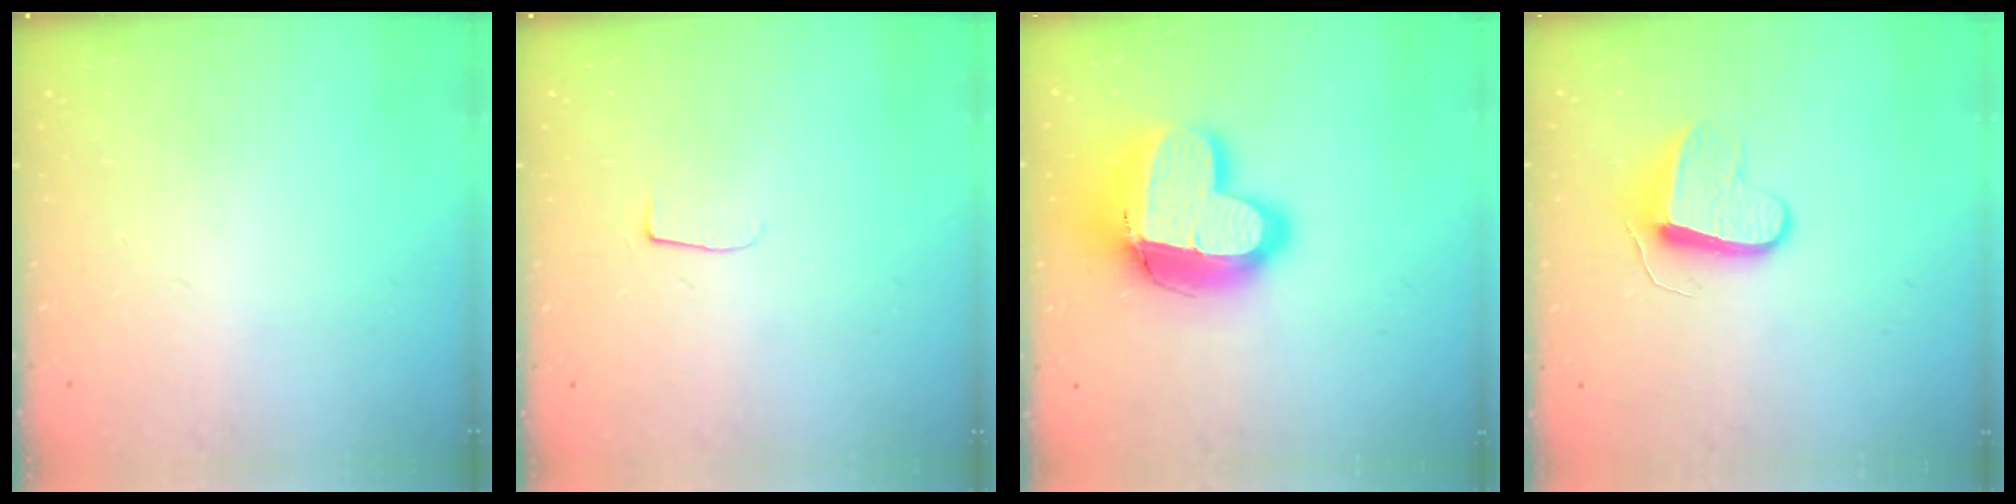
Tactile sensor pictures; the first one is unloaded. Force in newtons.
{"total": 5.1, "press": 5.0, "slide": 0.6}
{"total": 18.9, "press": 18.8, "slide": 2.2}
{"total": 9.3, "press": 9.3, "slide": 0.5}